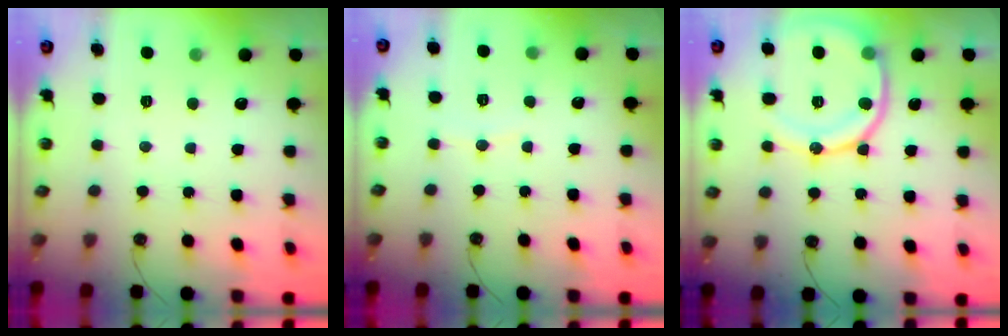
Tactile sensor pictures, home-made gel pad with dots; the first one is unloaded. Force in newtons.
{"total": 3.6, "press": 3.6, "slide": 0.4}
{"total": 16.1, "press": 16.0, "slide": 1.6}